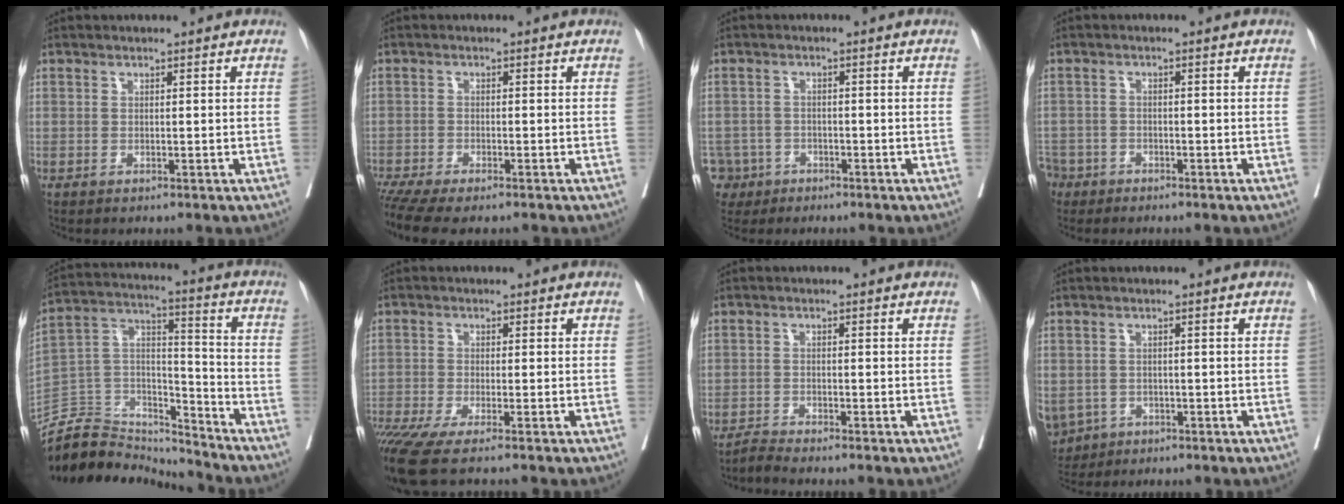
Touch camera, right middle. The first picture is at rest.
{"total": 8.6, "force": [-7.0, 1.8, 4.6], "torque": [-0.077, -0.008, -0.113]}
{"total": 5.3, "force": [-3.1, 4.3, -0.1], "torque": [-0.005, 0.007, -0.052]}
{"total": 5.5, "force": [-4.1, 3.6, 0.4], "torque": [-0.016, 0.001, -0.079]}
{"total": 14.7, "force": [-14.2, 3.8, 0.9], "torque": [-0.013, 0.061, -0.259]}
{"total": 8.6, "force": [-6.8, -0.2, 5.2], "torque": [-0.088, -0.021, -0.117]}
{"total": 2.2, "force": [-2.0, -0.9, 0.0], "torque": [-0.006, -0.010, -0.041]}
{"total": 9.2, "force": [-4.1, 7.8, 2.8], "torque": [-0.091, -0.004, -0.055]}